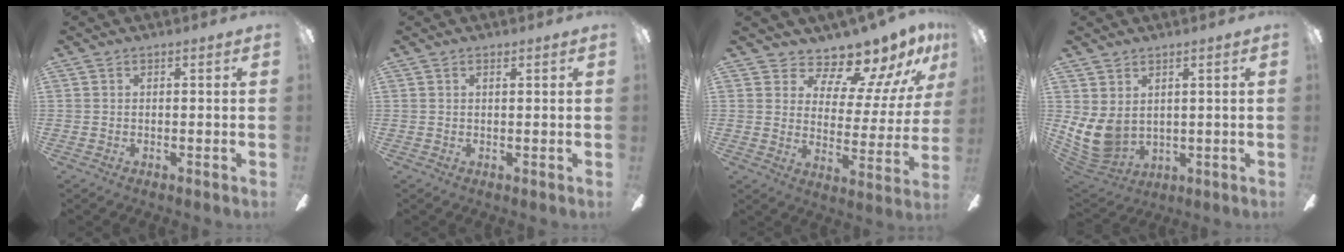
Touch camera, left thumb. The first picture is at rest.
{"total": 0.7, "force": [0.5, 0.2, 0.4], "torque": [-0.002, -0.003, 0.007]}
{"total": 12.5, "force": [11.1, 3.7, 4.3], "torque": [-0.072, -0.098, 0.190]}
{"total": 9.7, "force": [1.7, 7.2, 6.2], "torque": [-0.160, -0.015, 0.038]}